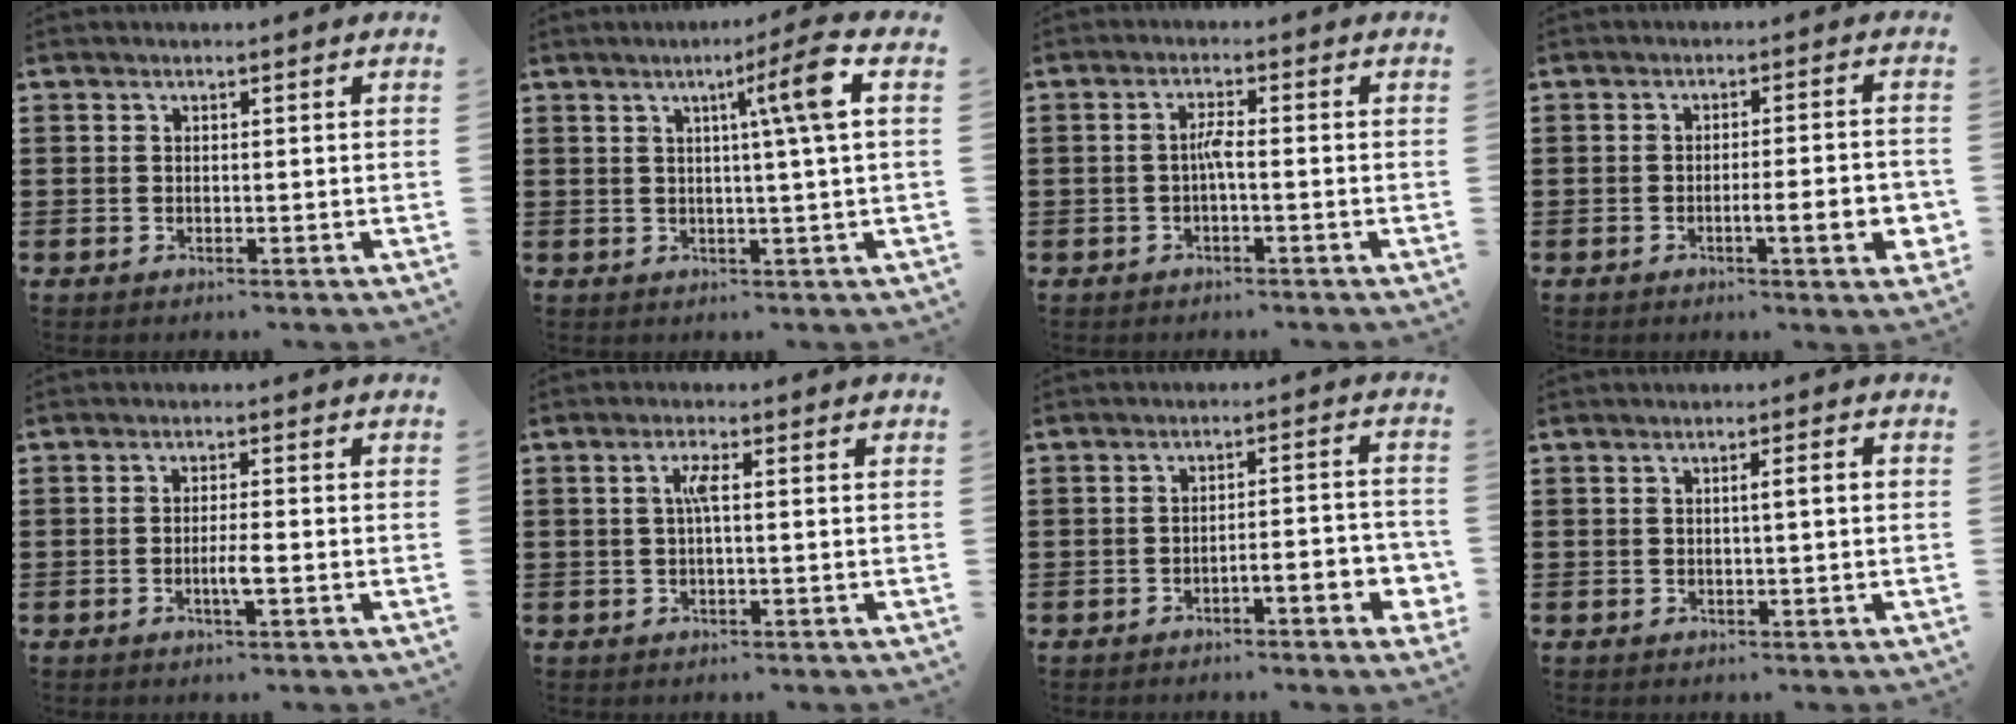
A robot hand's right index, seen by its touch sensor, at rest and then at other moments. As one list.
[{"total": 7.5, "force": [2.2, -1.0, 7.1], "torque": [-0.121, -0.007, 0.024]}, {"total": 2.4, "force": [-0.5, 0.3, 2.3], "torque": [-0.046, 0.002, -0.011]}, {"total": 6.3, "force": [-1.9, 0.6, 6.0], "torque": [-0.086, -0.012, -0.030]}, {"total": 2.8, "force": [-0.9, 0.3, 2.6], "torque": [-0.046, 0.001, -0.017]}, {"total": 2.9, "force": [0.3, 0.2, 2.9], "torque": [-0.057, 0.001, 0.002]}, {"total": 4.4, "force": [-2.8, 0.5, 3.4], "torque": [-0.055, -0.003, -0.051]}, {"total": 1.9, "force": [0.1, -0.1, 1.9], "torque": [-0.034, -0.003, -0.001]}]